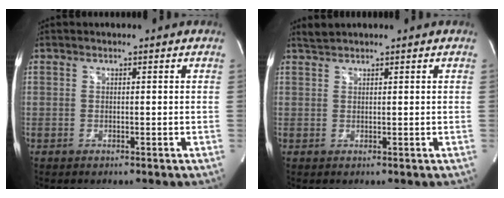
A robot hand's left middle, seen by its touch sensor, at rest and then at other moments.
{"total": 1.3, "force": [1.3, -0.2, 0.0], "torque": [-0.008, 0.008, 0.031]}